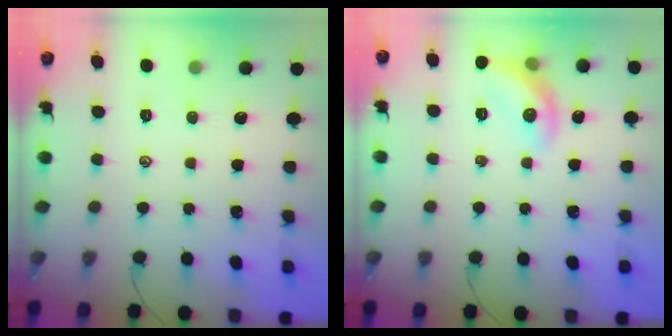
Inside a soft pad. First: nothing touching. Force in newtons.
{"total": 11.1, "press": 11.1, "slide": 0.4}